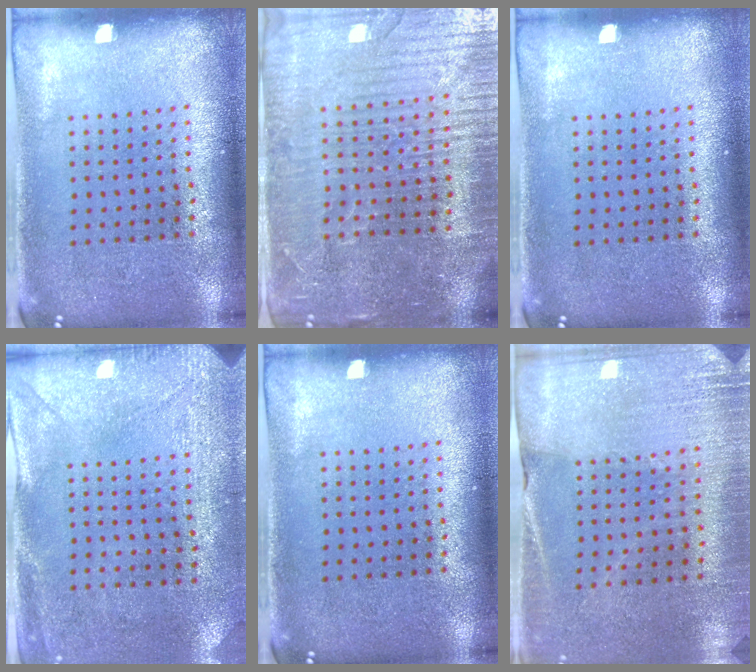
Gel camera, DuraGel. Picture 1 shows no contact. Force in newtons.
{"total": 5.0, "press": 4.7, "slide": 1.9}
{"total": 0.0}
{"total": 3.0, "press": 2.3, "slide": 1.9}
{"total": 0.0}
{"total": 2.6, "press": 2.5, "slide": 0.6}